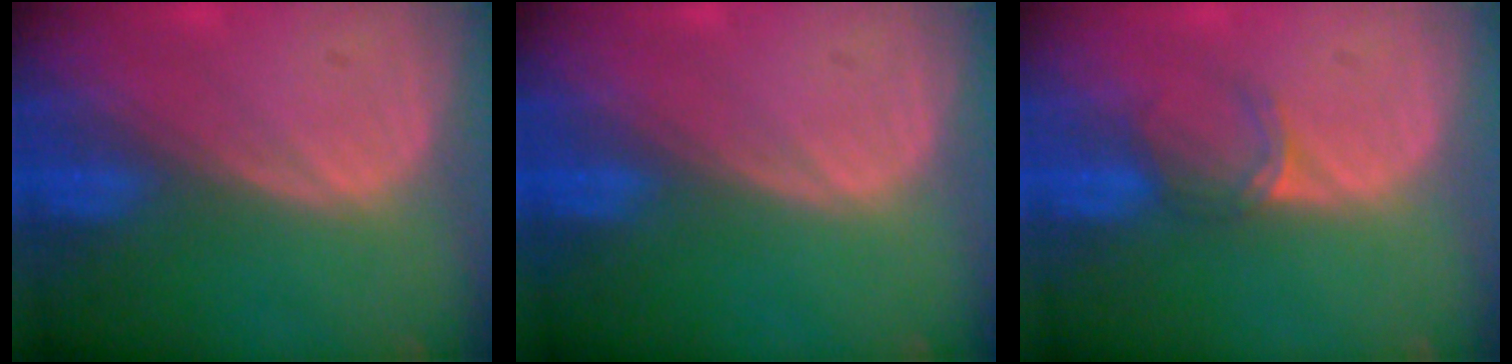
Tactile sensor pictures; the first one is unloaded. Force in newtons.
{"total": 0.0}
{"total": 2.5, "press": 2.0, "slide": 1.4}